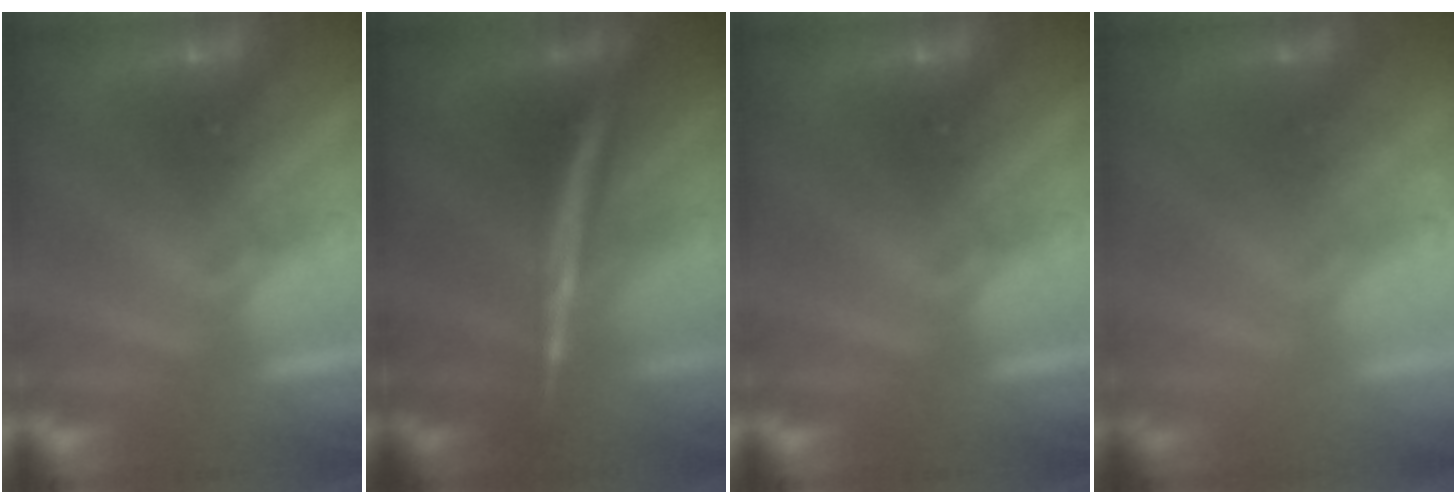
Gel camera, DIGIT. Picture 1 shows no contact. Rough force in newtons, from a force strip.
{"total": 2.8}
{"total": 0.0}
{"total": 1.6}